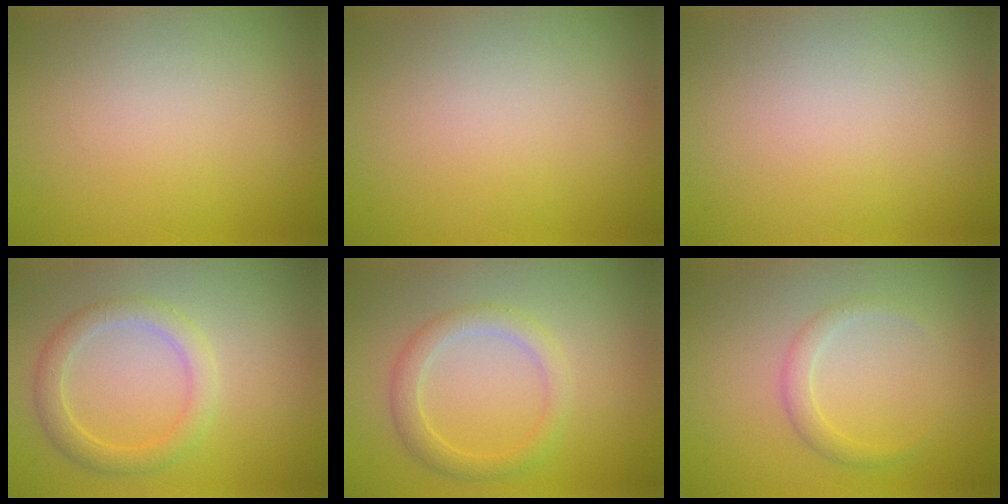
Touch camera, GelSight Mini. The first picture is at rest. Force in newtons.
{"total": 0.0}
{"total": 0.0}
{"total": 2.7, "press": 2.7, "slide": 0.1}
{"total": 2.5, "press": 2.5, "slide": 0.1}
{"total": 1.5, "press": 1.5, "slide": 0.2}